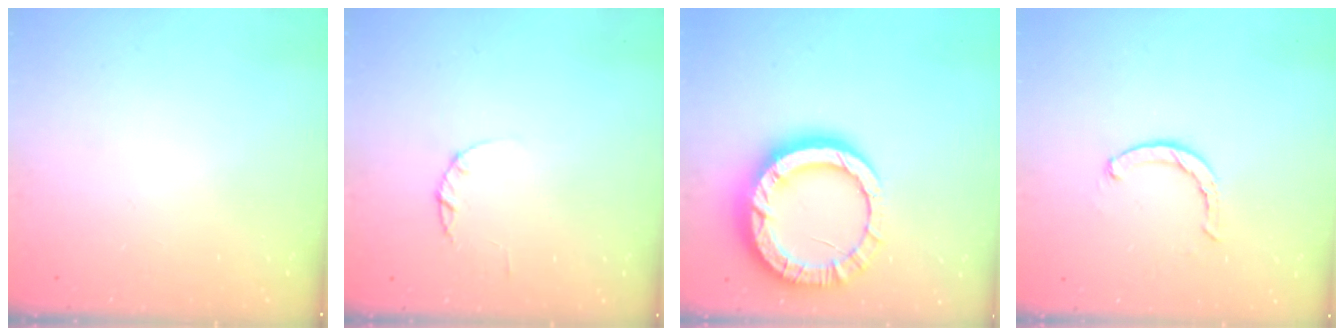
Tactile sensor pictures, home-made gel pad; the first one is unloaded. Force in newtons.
{"total": 1.7, "press": 1.7, "slide": 0.3}
{"total": 17.0, "press": 16.9, "slide": 1.6}
{"total": 1.5, "press": 1.5, "slide": 0.3}